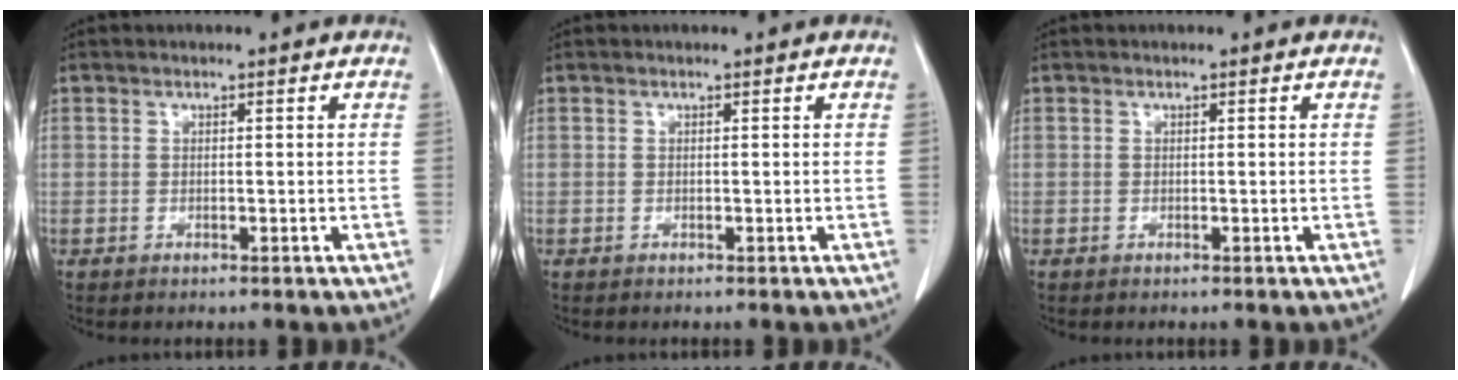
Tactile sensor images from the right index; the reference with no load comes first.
{"total": 0.0}
{"total": 0.0}